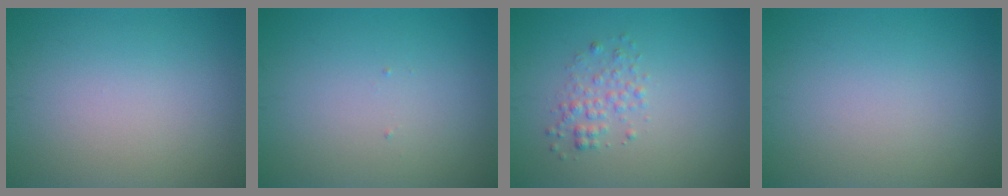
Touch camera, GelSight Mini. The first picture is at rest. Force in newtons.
{"total": 0.0}
{"total": 1.8, "press": 1.8, "slide": 0.1}
{"total": 0.0}